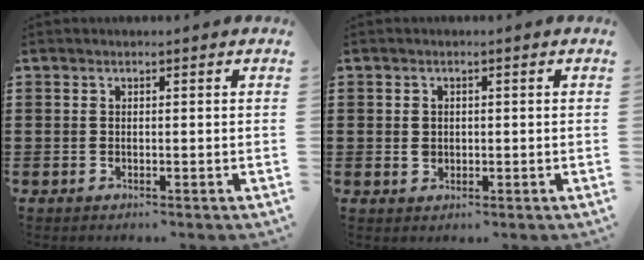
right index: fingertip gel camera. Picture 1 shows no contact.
{"total": 1.6, "force": [0.1, 1.4, 0.7], "torque": [-0.017, 0.008, 0.001]}